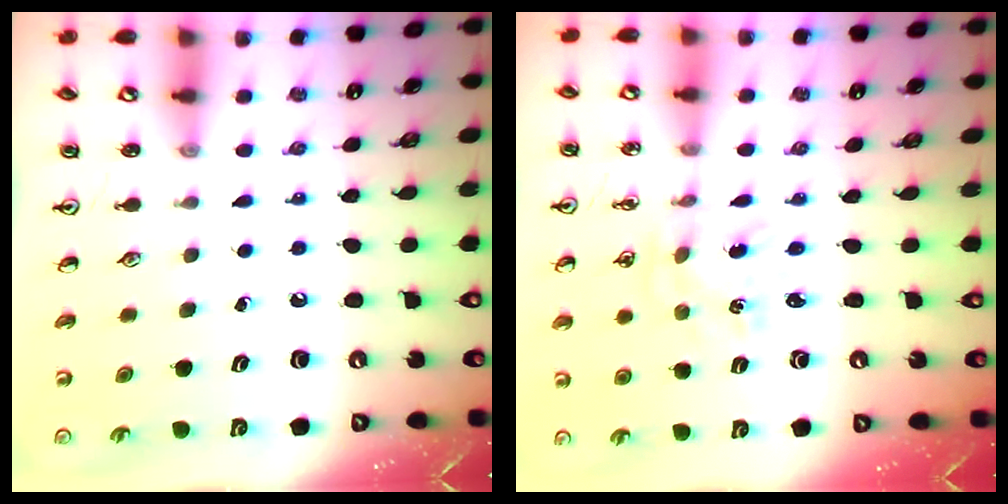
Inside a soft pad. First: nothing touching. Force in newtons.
{"total": 1.2, "press": 1.2, "slide": 0.3}